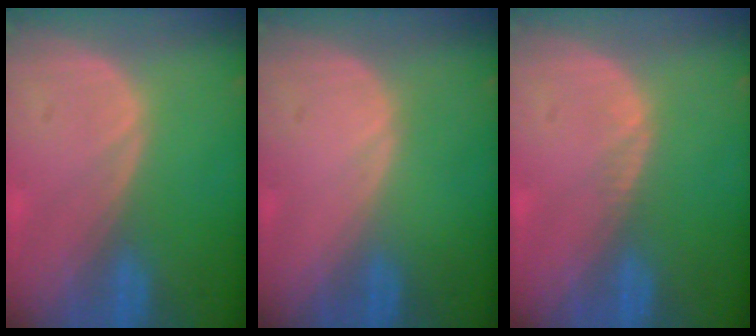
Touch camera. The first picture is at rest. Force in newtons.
{"total": 0.0}
{"total": 0.7, "press": 0.6, "slide": 0.4}